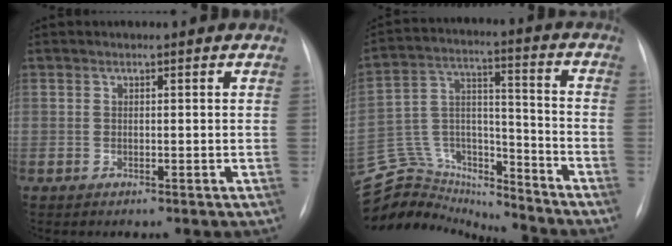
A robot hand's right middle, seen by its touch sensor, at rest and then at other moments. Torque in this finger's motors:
{"motor_torque": [-0.34, -0.26, -0.33, -0.16]}